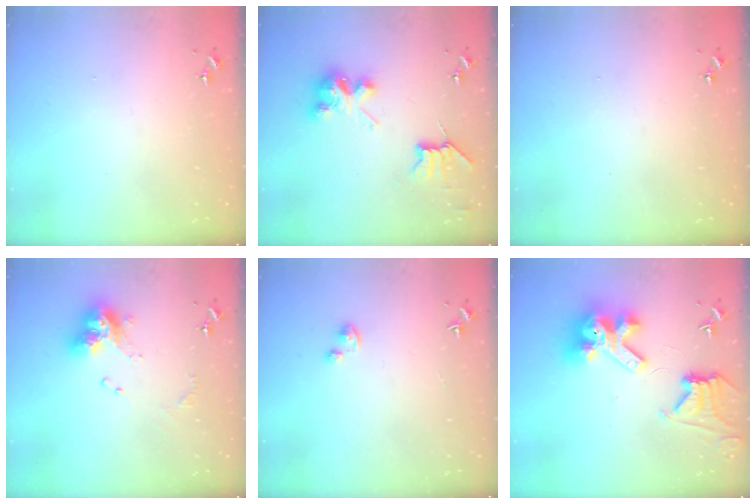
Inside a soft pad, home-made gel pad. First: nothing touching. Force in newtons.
{"total": 8.3, "press": 8.3, "slide": 0.1}
{"total": 0.0}
{"total": 12.9, "press": 12.9, "slide": 0.9}
{"total": 2.5, "press": 2.5, "slide": 0.2}
{"total": 16.9, "press": 16.7, "slide": 2.0}